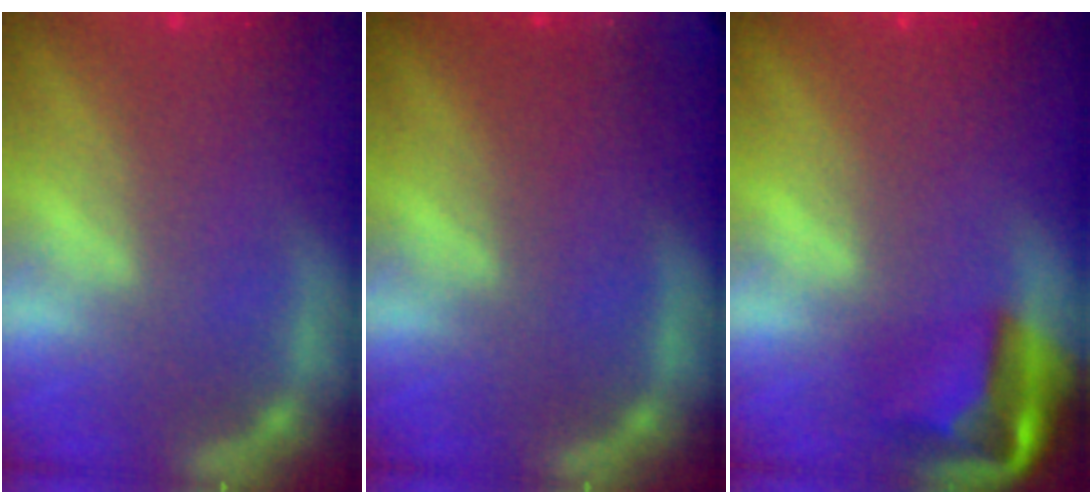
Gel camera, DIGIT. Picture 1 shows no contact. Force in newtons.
{"total": 9.0}
{"total": 6.4}